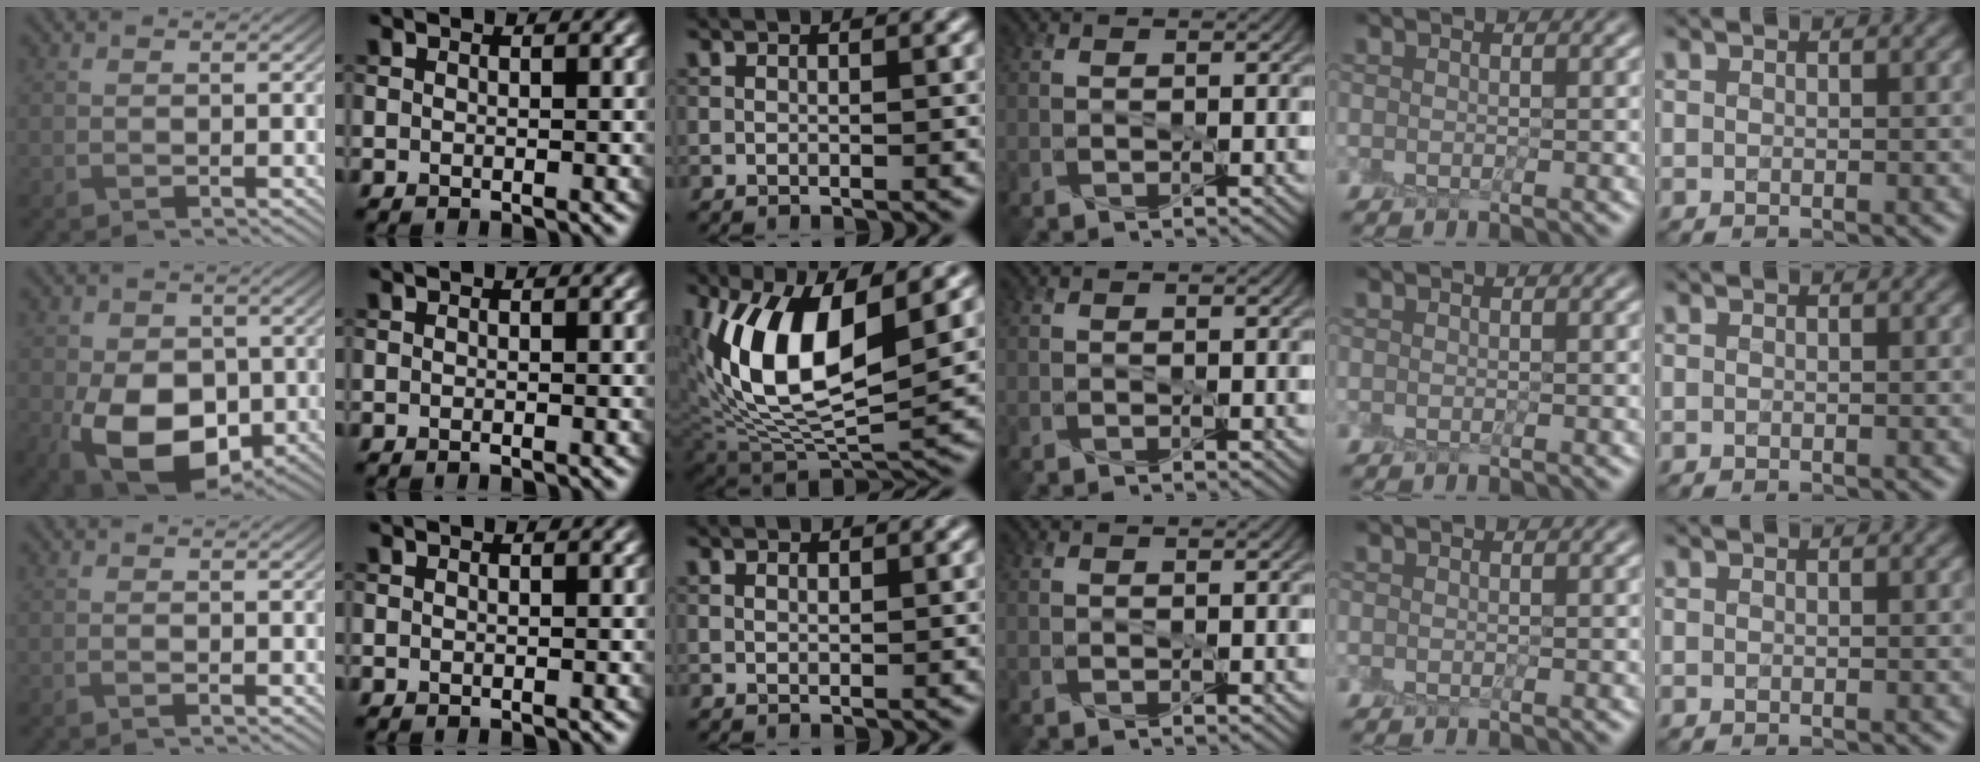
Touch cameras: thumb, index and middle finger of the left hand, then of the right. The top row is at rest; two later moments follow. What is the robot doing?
{"motion": "peel", "object": "sticky note"}